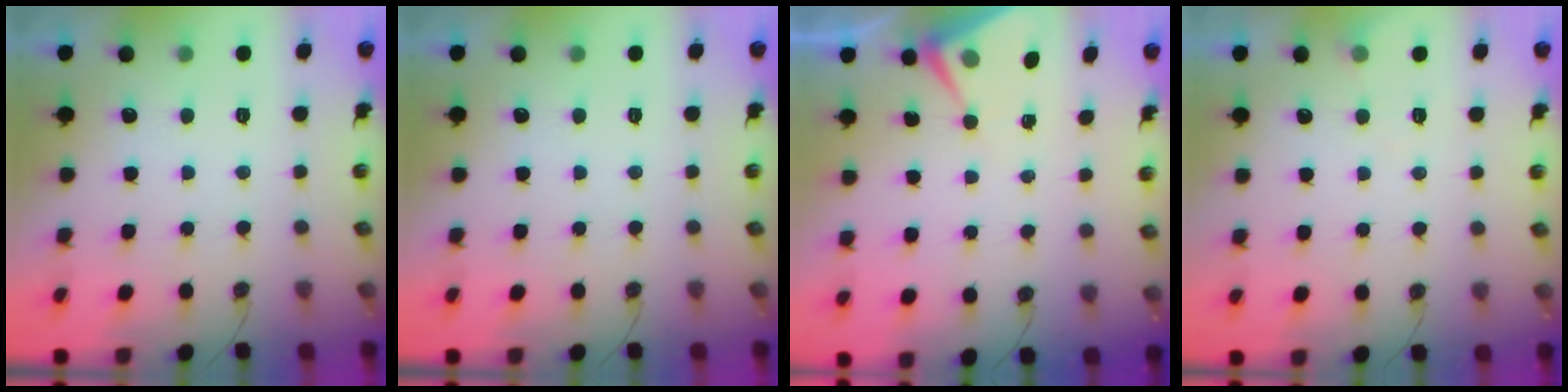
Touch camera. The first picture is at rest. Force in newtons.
{"total": 0.0}
{"total": 5.3, "press": 5.3, "slide": 0.6}
{"total": 3.7, "press": 3.7, "slide": 0.6}